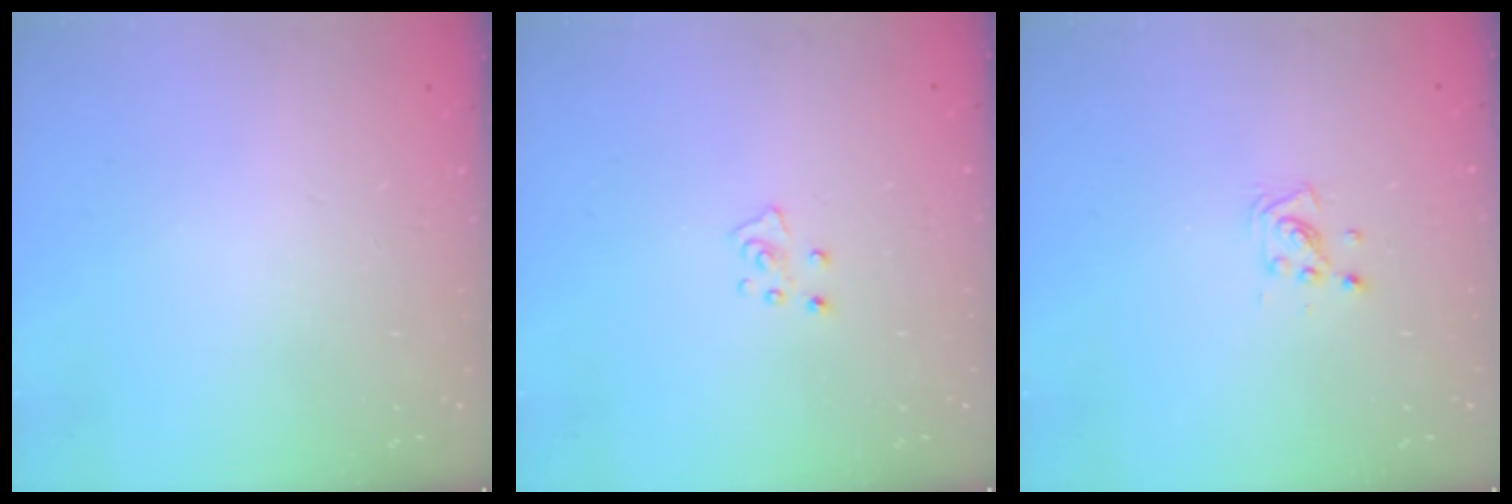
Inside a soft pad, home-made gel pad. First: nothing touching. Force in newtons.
{"total": 5.0, "press": 5.0, "slide": 0.3}
{"total": 4.6, "press": 4.4, "slide": 1.4}